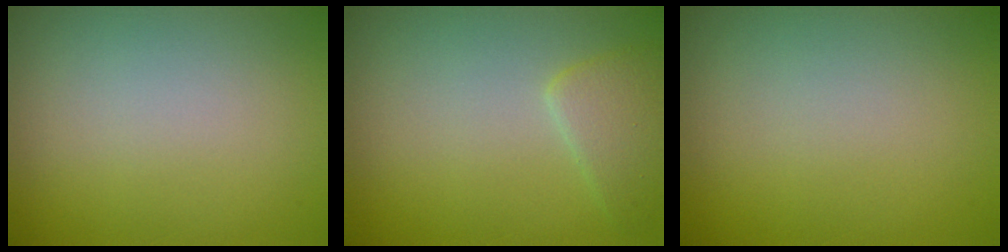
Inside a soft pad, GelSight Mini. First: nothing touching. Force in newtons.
{"total": 2.4, "press": 2.4, "slide": 0.1}
{"total": 0.0}